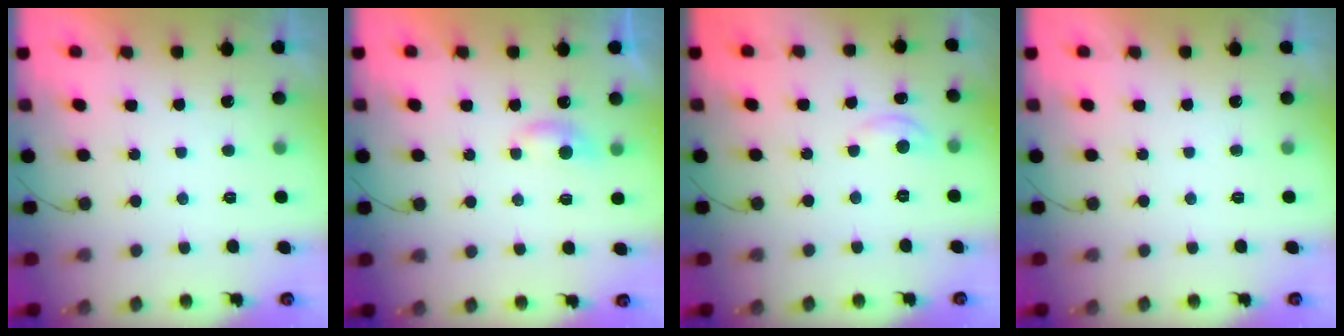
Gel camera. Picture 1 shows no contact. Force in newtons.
{"total": 5.4, "press": 5.4, "slide": 0.6}
{"total": 2.8, "press": 2.8, "slide": 0.3}
{"total": 0.0}